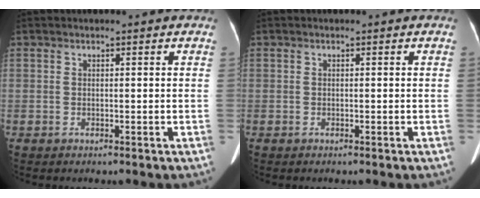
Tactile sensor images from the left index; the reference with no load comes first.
{"total": 0.0}